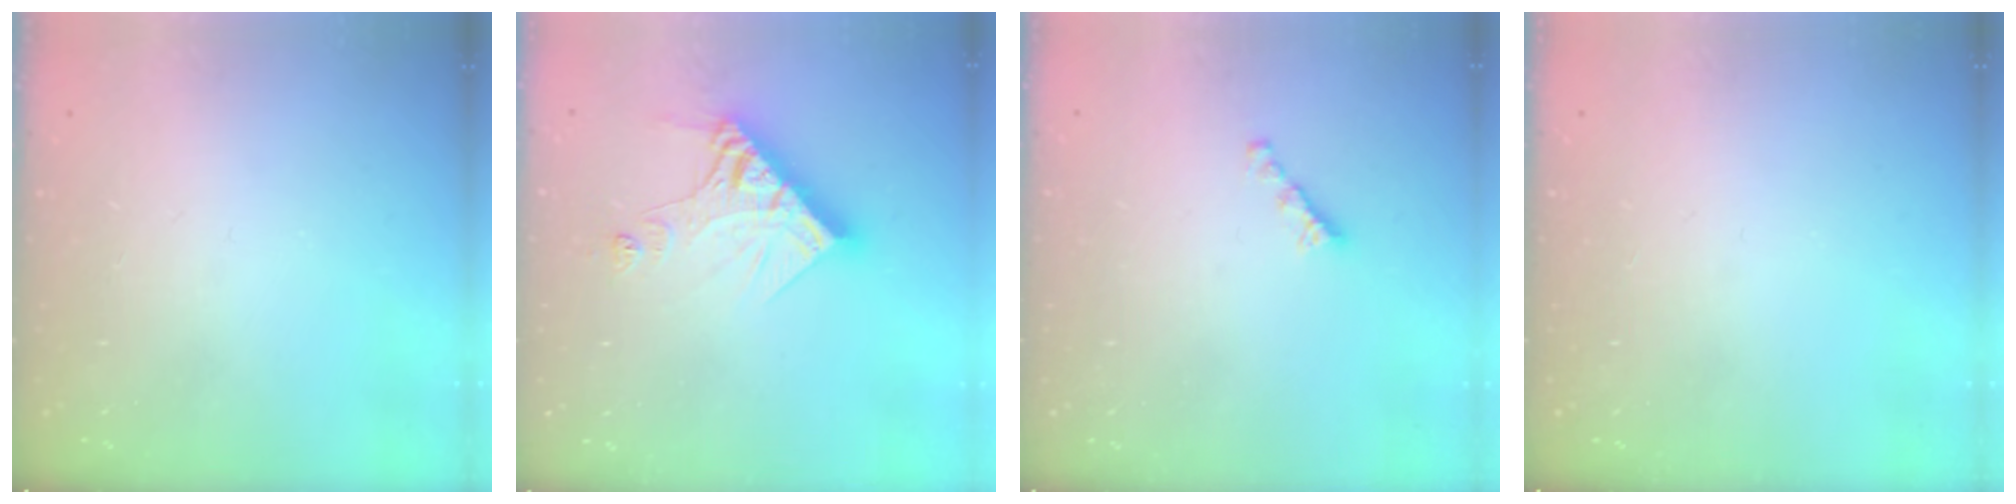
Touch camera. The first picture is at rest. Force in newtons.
{"total": 13.3, "press": 13.2, "slide": 1.7}
{"total": 2.7, "press": 2.7, "slide": 0.2}
{"total": 0.0}